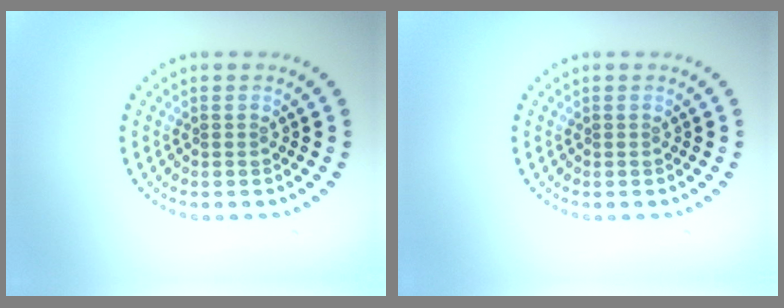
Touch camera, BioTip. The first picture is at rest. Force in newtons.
{"total": 0.0}